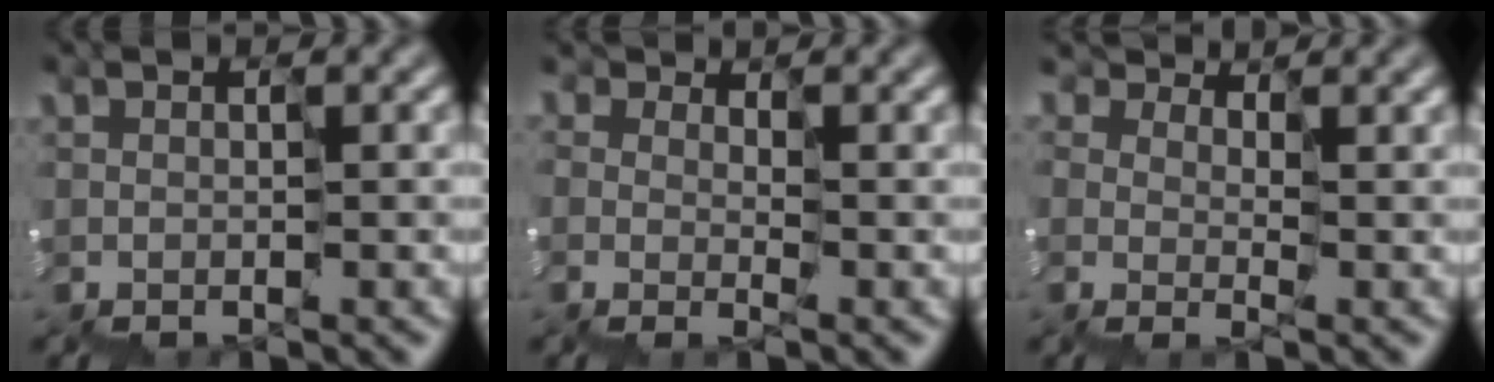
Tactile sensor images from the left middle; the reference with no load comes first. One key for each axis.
{"total": 0.6, "fx": 0.5, "fy": 0.1, "fz": -0.2, "tx": 0.008, "ty": 0.000, "tz": 0.010}
{"total": 2.4, "fx": 2.3, "fy": 0.7, "fz": -0.1, "tx": 0.006, "ty": 0.004, "tz": 0.042}